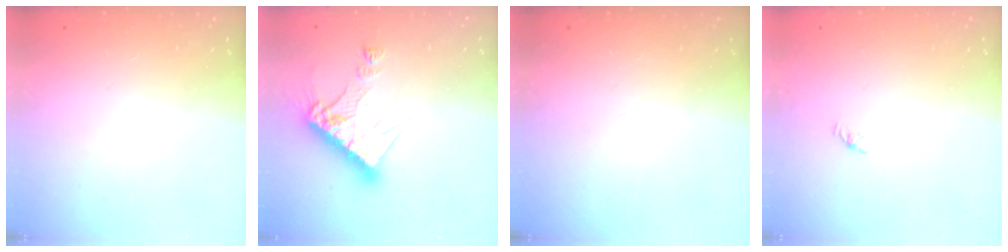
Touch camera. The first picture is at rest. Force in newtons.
{"total": 13.9, "press": 13.9, "slide": 1.4}
{"total": 0.0}
{"total": 0.5, "press": 0.3, "slide": 0.4}